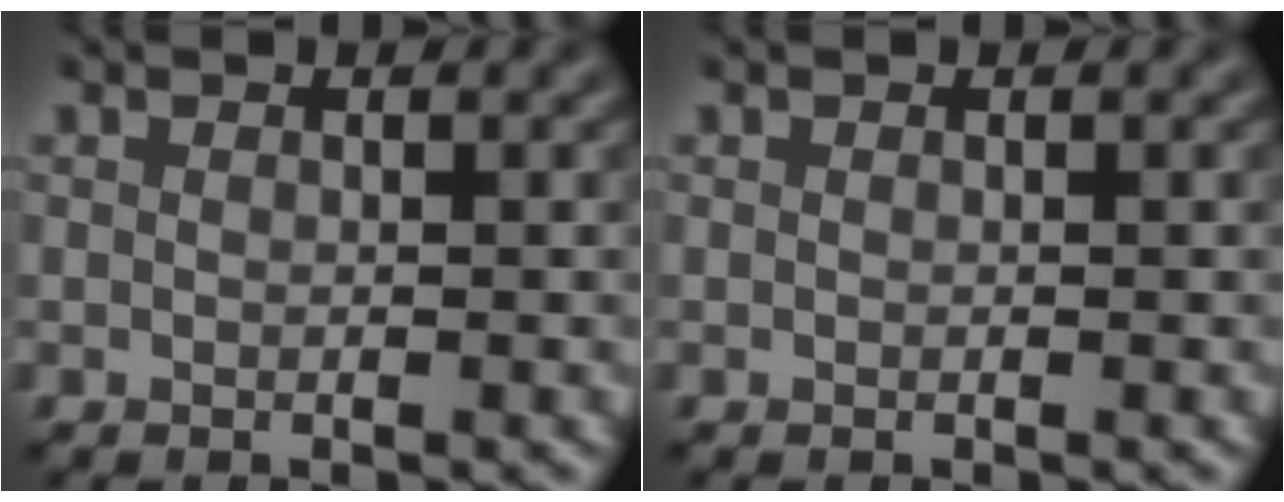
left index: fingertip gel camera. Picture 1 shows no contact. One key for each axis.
{"total": 0.0}